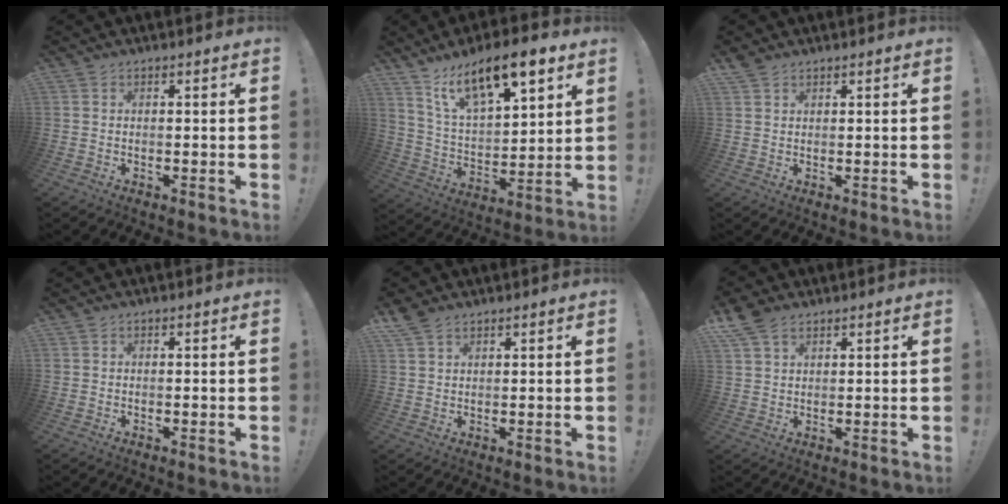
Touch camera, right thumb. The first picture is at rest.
{"total": 16.2, "force": [10.5, 6.0, 10.7], "torque": [-0.183, -0.067, 0.181]}
{"total": 2.2, "force": [1.9, 0.9, 0.7], "torque": [-0.007, -0.010, 0.035]}
{"total": 0.5, "force": [0.0, 0.5, -0.1], "torque": [-0.003, 0.004, 0.002]}
{"total": 4.0, "force": [3.3, 1.5, 1.7], "torque": [-0.029, -0.016, 0.064]}
{"total": 6.4, "force": [4.5, 3.3, 3.1], "torque": [-0.060, -0.014, 0.090]}